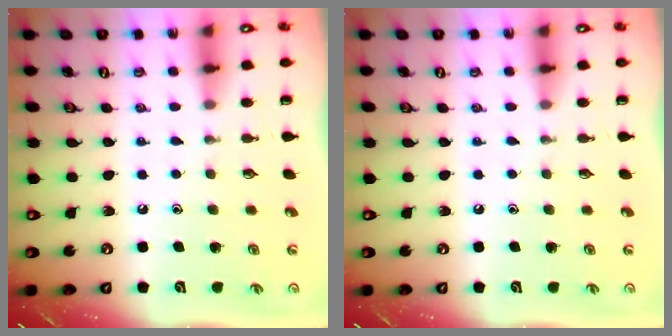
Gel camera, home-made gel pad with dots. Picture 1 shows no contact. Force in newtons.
{"total": 0.0}